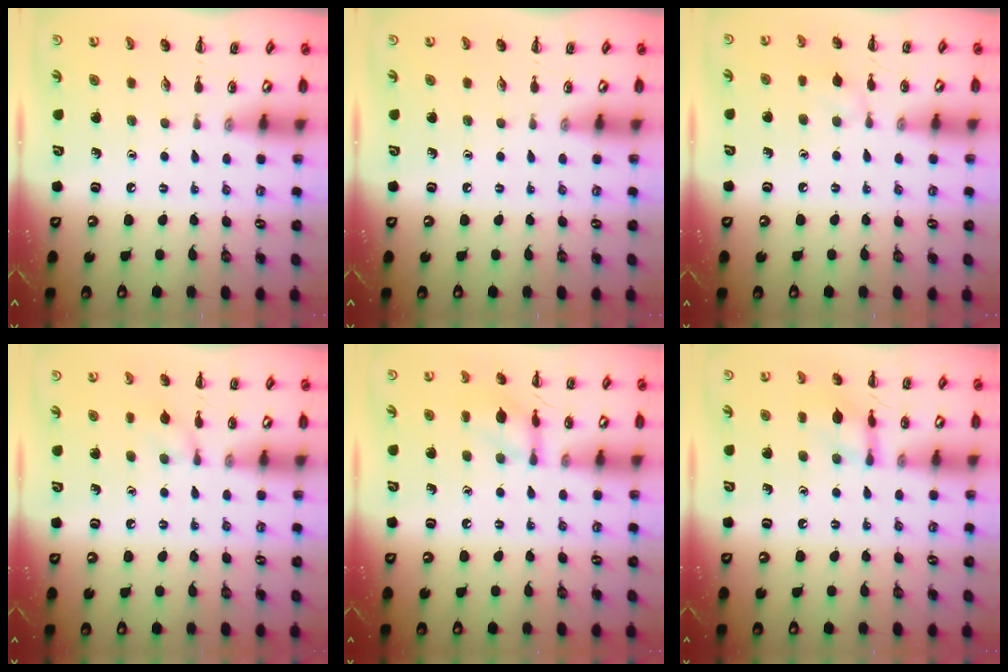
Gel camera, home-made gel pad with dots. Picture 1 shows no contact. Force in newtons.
{"total": 0.0}
{"total": 5.6, "press": 5.3, "slide": 1.9}
{"total": 6.9, "press": 6.5, "slide": 2.2}
{"total": 9.8, "press": 9.8, "slide": 0.4}
{"total": 9.1, "press": 9.1, "slide": 0.5}